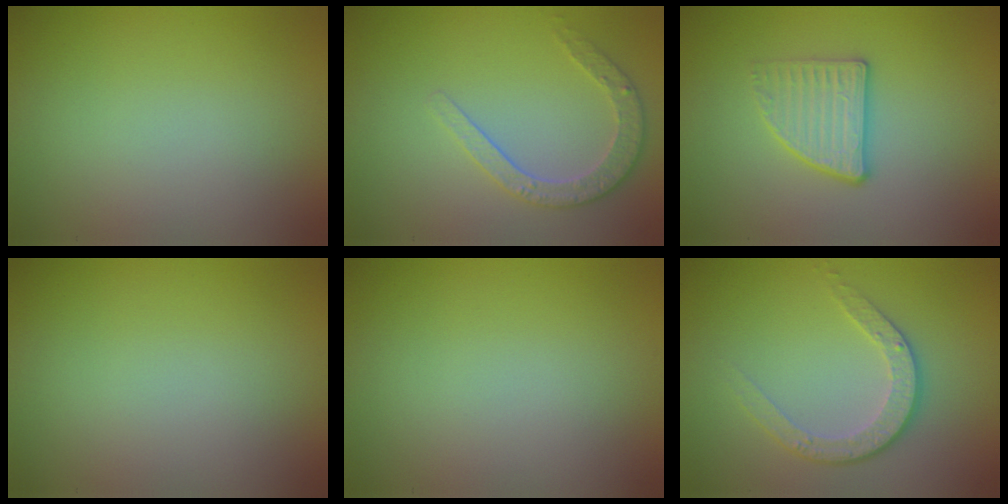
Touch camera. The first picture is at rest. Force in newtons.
{"total": 2.9, "press": 2.8, "slide": 0.7}
{"total": 2.8, "press": 2.5, "slide": 1.2}
{"total": 0.0}
{"total": 0.0}
{"total": 3.5, "press": 2.6, "slide": 2.4}